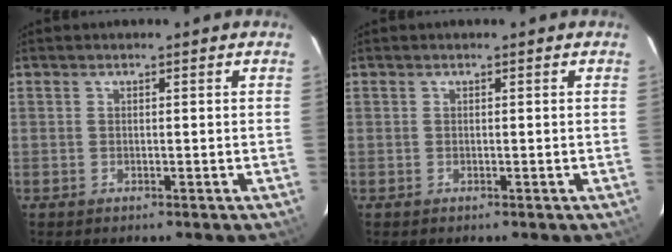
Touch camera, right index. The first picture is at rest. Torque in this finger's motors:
{"motor_torque": [0.00, 0.00, 0.03, 0.01]}